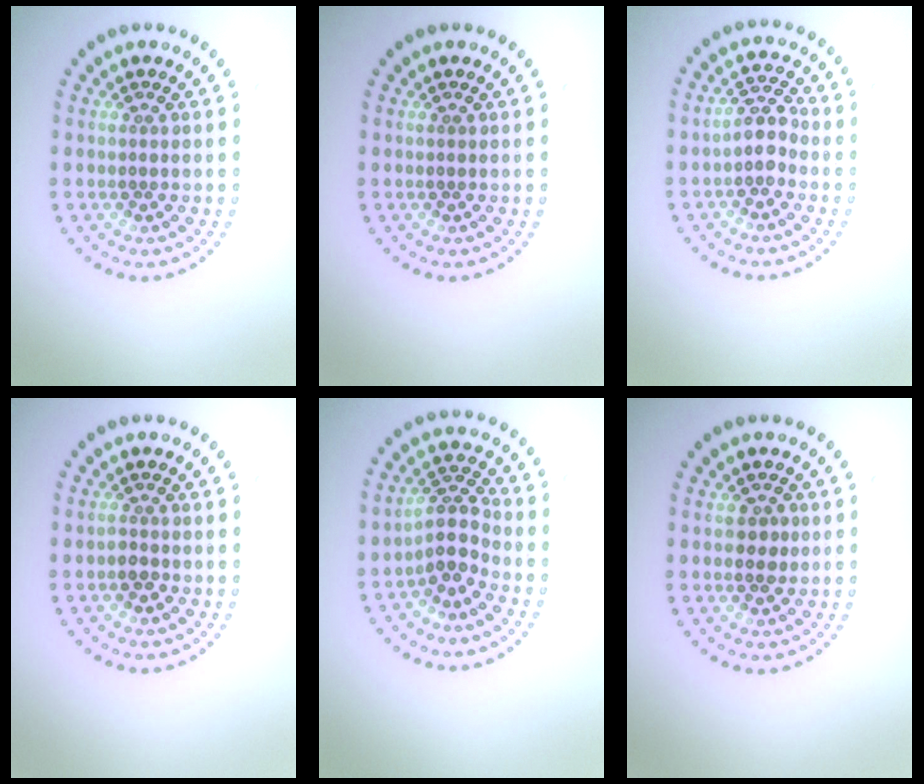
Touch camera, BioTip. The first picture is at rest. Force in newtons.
{"total": 0.0}
{"total": 2.4, "press": 2.0, "slide": 1.3}
{"total": 1.1, "press": 0.9, "slide": 0.6}
{"total": 3.1, "press": 2.3, "slide": 2.1}
{"total": 1.6, "press": 1.6, "slide": 0.3}